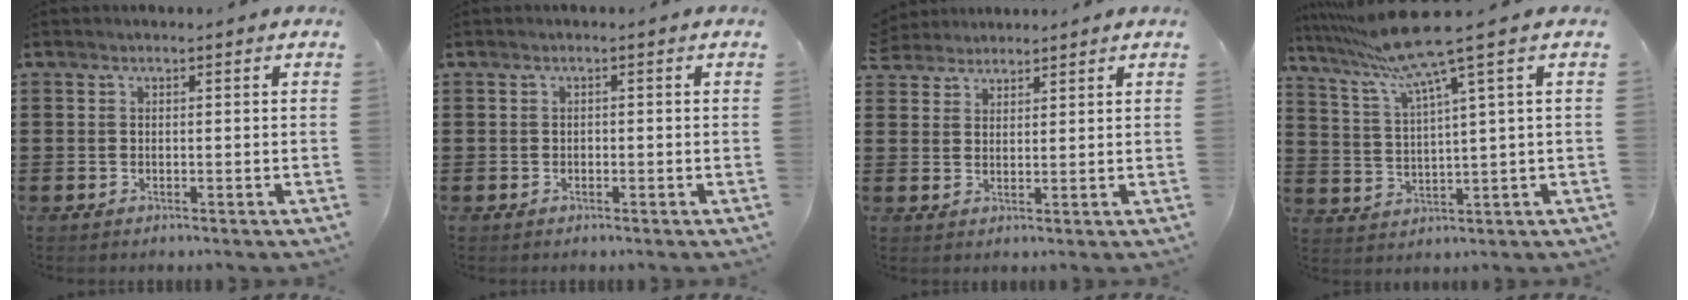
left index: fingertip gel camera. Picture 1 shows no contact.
{"total": 0.6, "force": [-0.4, 0.3, 0.2], "torque": [-0.008, -0.001, -0.008]}
{"total": 2.3, "force": [2.2, 0.7, -0.3], "torque": [-0.002, 0.002, 0.042]}
{"total": 8.8, "force": [5.7, -0.8, 6.7], "torque": [-0.165, -0.036, 0.088]}